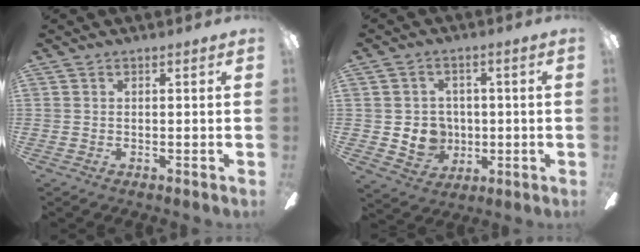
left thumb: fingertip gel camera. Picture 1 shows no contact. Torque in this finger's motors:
{"motor_torque": [0.03, 0.10, -0.10, 0.10, 0.04]}